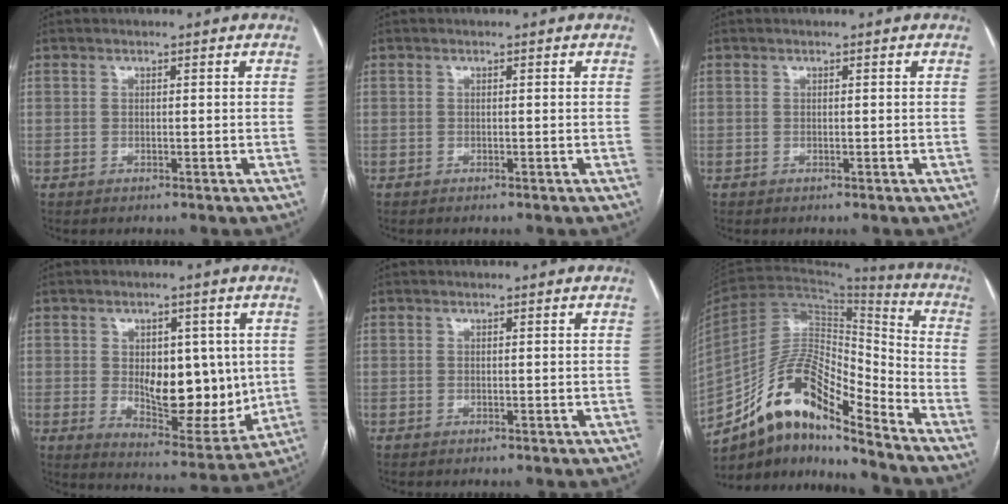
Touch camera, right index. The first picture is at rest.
{"total": 0.0}
{"total": 0.0}
{"total": 13.5, "force": [0.4, 6.6, 11.7], "torque": [-0.163, -0.008, 0.024]}
{"total": 0.0}
{"total": 16.0, "force": [-11.6, 4.1, 10.3], "torque": [-0.184, 0.042, -0.206]}